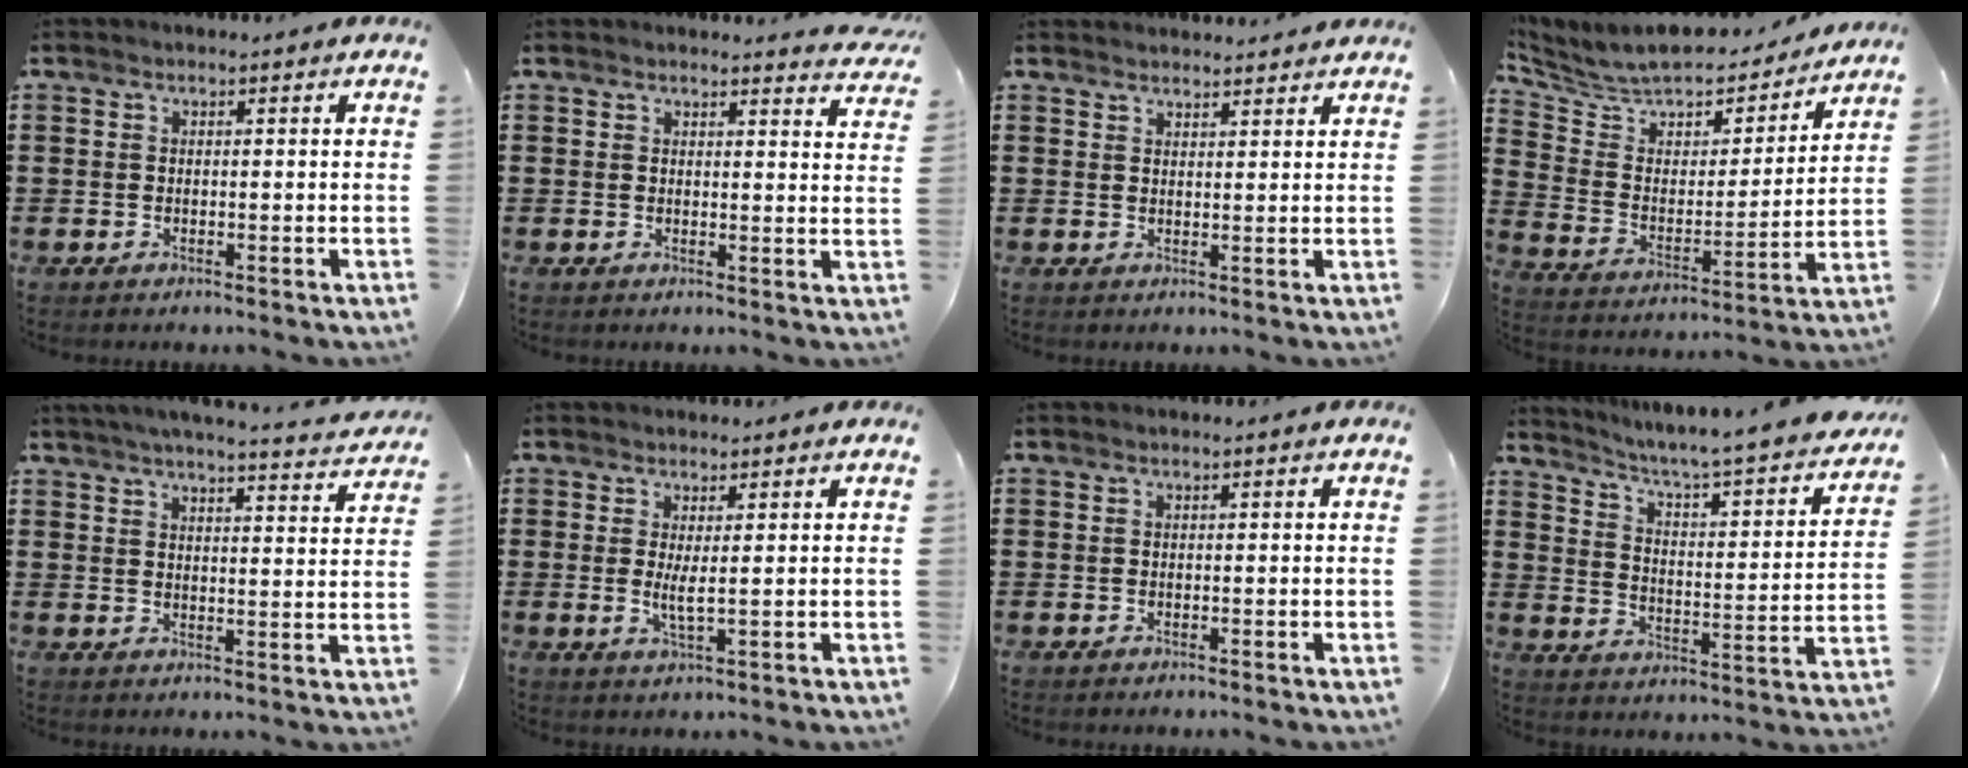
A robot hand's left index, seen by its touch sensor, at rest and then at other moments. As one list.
[{"total": 2.3, "force": [2.3, 0.0, 0.3], "torque": [-0.006, -0.012, 0.042]}, {"total": 2.2, "force": [2.1, 0.3, -0.6], "torque": [0.004, -0.003, 0.042]}, {"total": 7.3, "force": [6.9, 2.2, 1.1], "torque": [-0.068, -0.054, 0.117]}, {"total": 4.3, "force": [4.0, -0.3, 1.4], "torque": [-0.044, -0.024, 0.068]}, {"total": 2.6, "force": [0.6, 0.1, 2.5], "torque": [-0.051, -0.007, 0.011]}, {"total": 0.0}, {"total": 3.8, "force": [3.1, -0.4, 2.0], "torque": [-0.059, -0.041, 0.037]}]